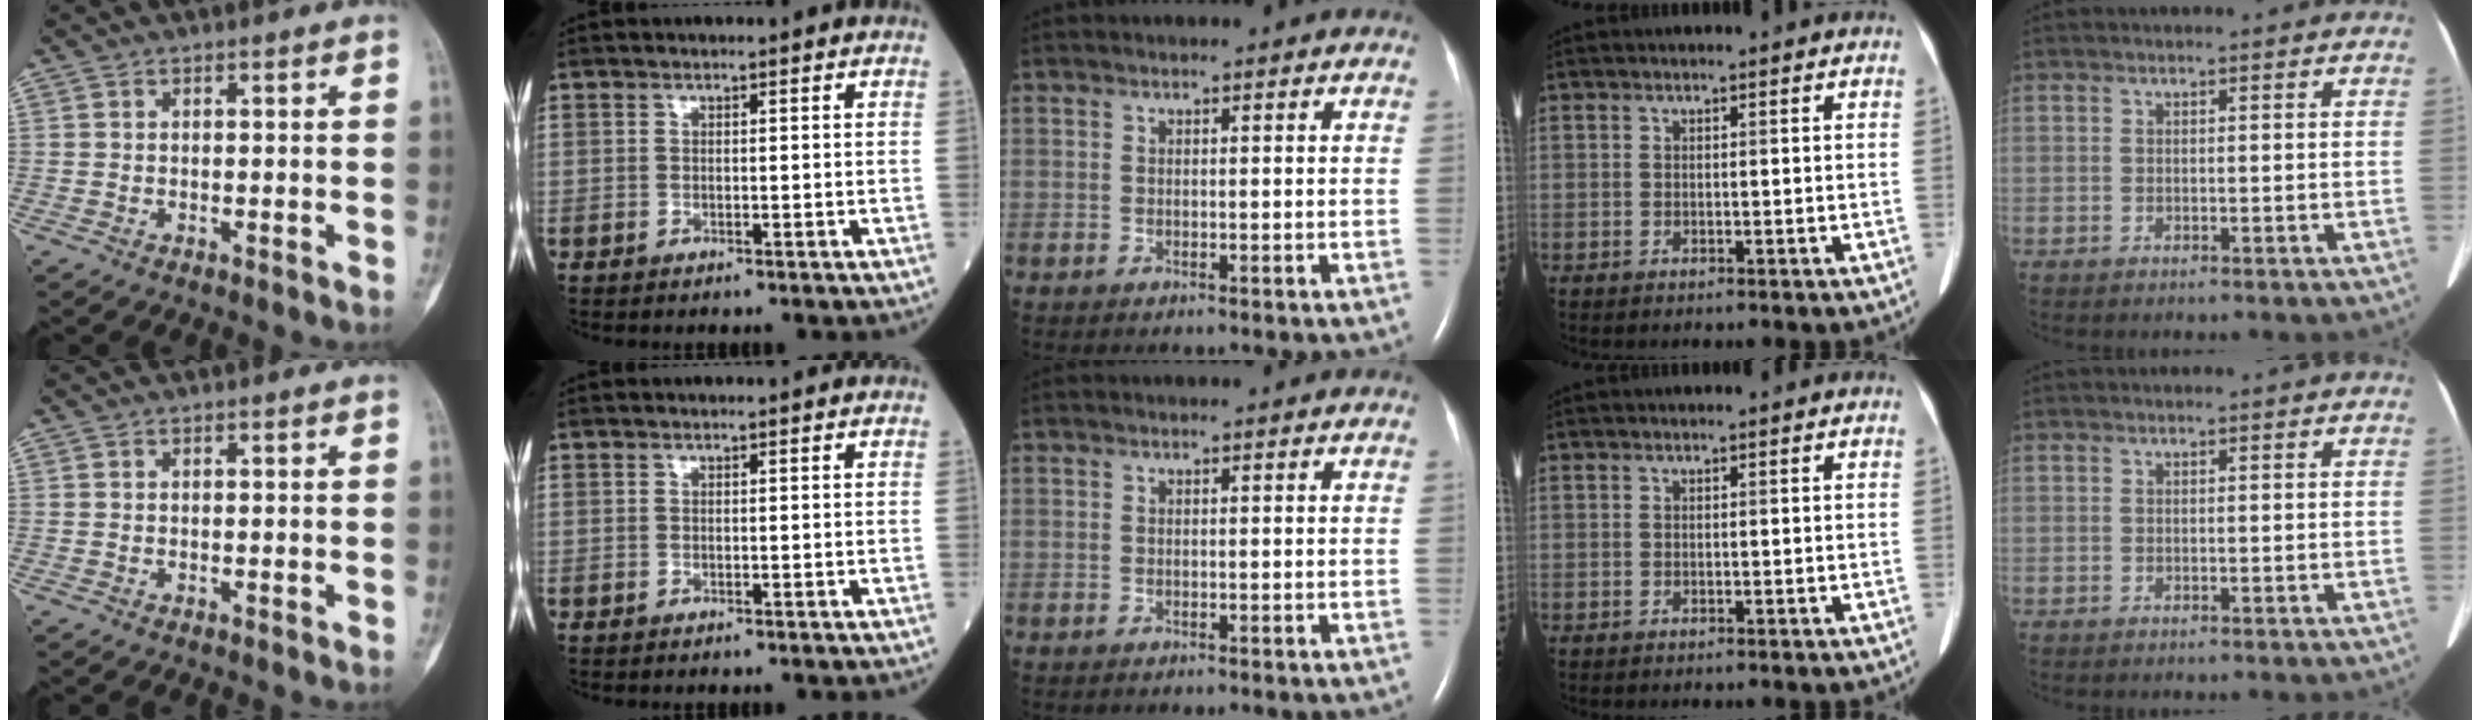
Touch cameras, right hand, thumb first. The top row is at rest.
{}